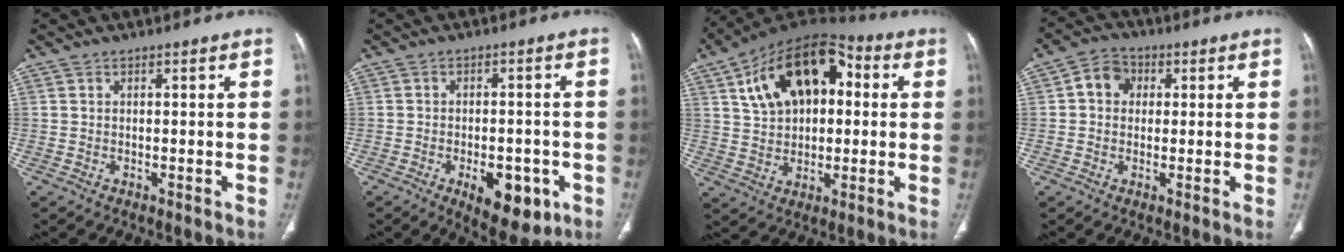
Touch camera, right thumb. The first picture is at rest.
{"total": 10.4, "force": [-4.2, 5.3, 8.0], "torque": [-0.084, 0.008, -0.047]}
{"total": 19.5, "force": [5.1, 11.7, 14.6], "torque": [-0.209, 0.020, 0.076]}
{"total": 5.8, "force": [1.1, 4.9, 3.0], "torque": [-0.032, 0.012, 0.009]}